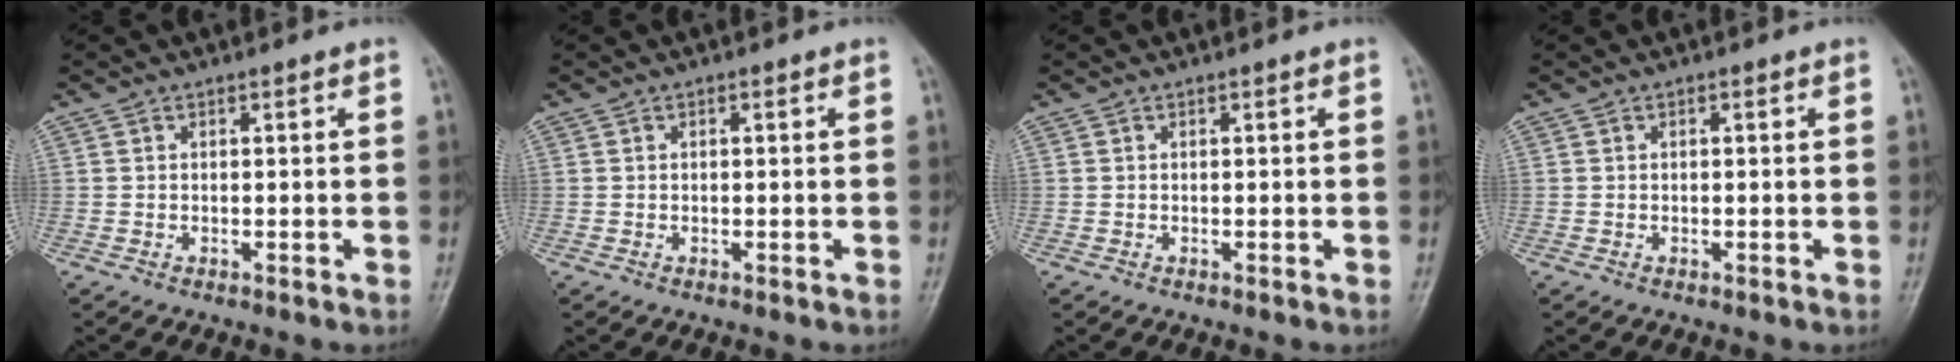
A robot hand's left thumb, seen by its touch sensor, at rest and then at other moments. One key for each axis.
{"total": 0.0}
{"total": 0.0}
{"total": 0.0}